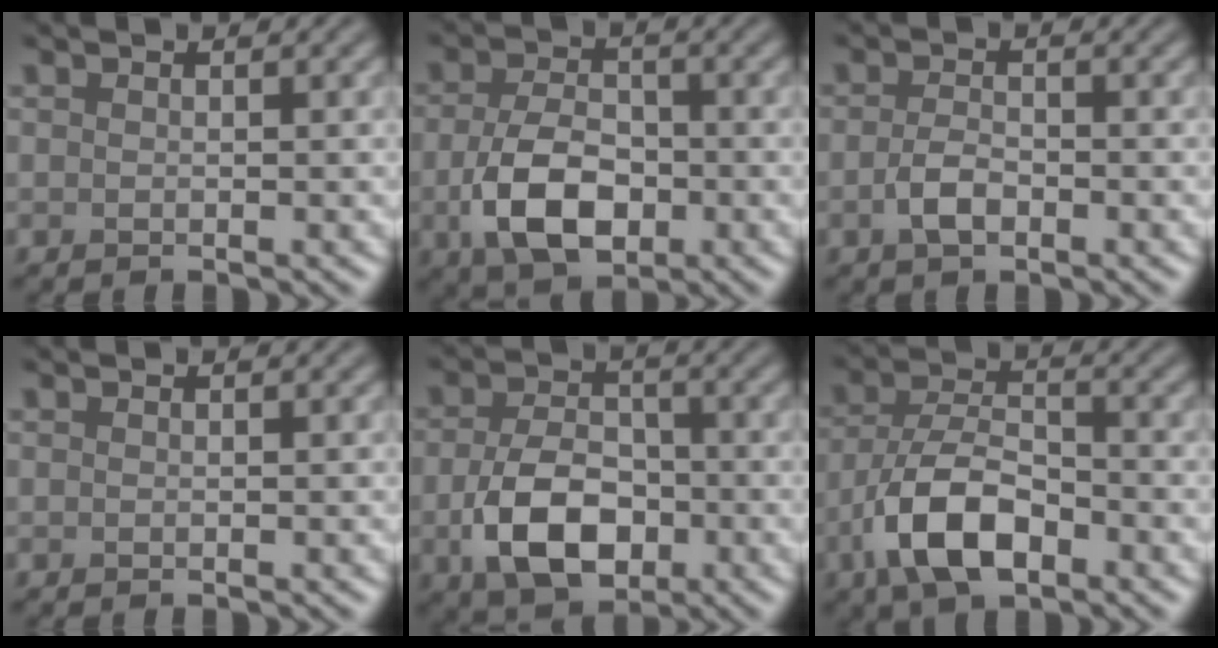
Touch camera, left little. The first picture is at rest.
{"total": 6.4, "force": [-1.8, 4.0, 4.7], "torque": [-0.105, -0.010, -0.033]}
{"total": 2.0, "force": [-0.9, 1.0, 1.5], "torque": [-0.034, 0.000, -0.021]}
{"total": 0.0}
{"total": 7.0, "force": [-2.0, 4.6, 4.9], "torque": [-0.105, -0.012, -0.034]}
{"total": 7.1, "force": [-3.5, 3.3, 5.2], "torque": [-0.100, -0.001, -0.076]}